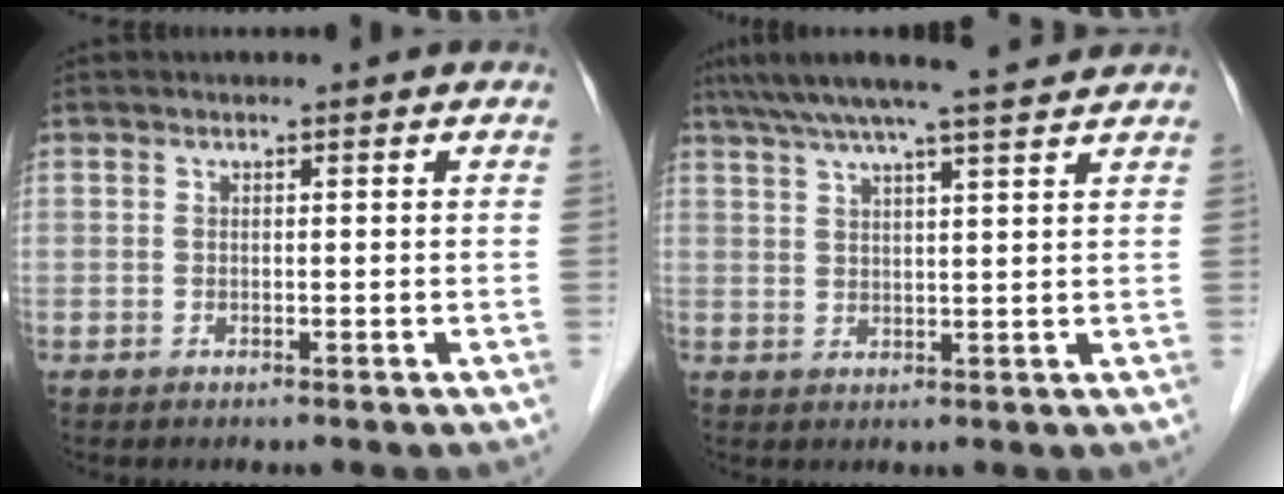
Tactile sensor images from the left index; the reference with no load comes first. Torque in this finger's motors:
{"motor_torque": [0.69, -0.76, 0.34, 0.10]}